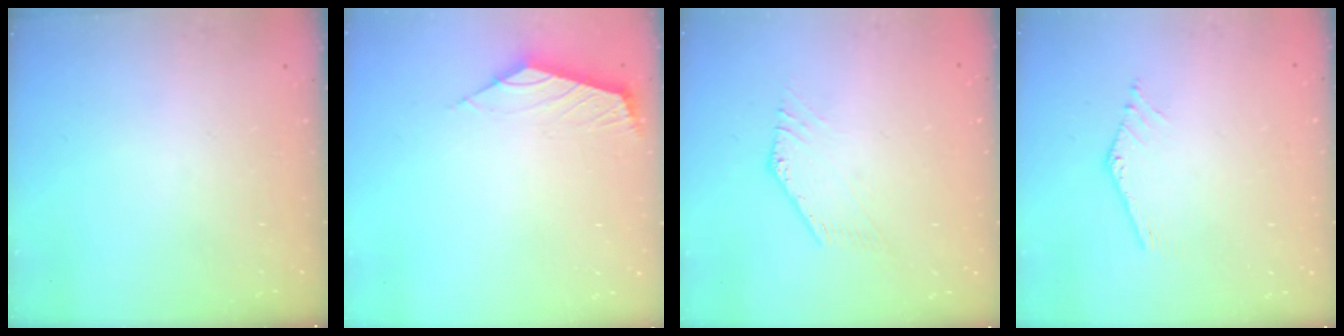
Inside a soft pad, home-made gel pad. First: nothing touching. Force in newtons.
{"total": 2.4, "press": 2.3, "slide": 0.6}
{"total": 0.0}
{"total": 1.6, "press": 1.6, "slide": 0.0}